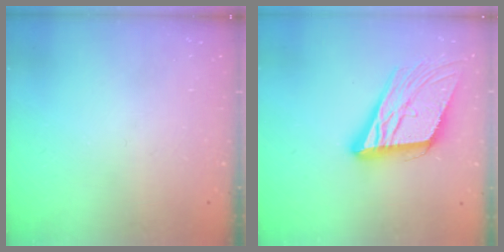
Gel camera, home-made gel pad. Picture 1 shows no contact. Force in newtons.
{"total": 18.5, "press": 18.2, "slide": 3.6}